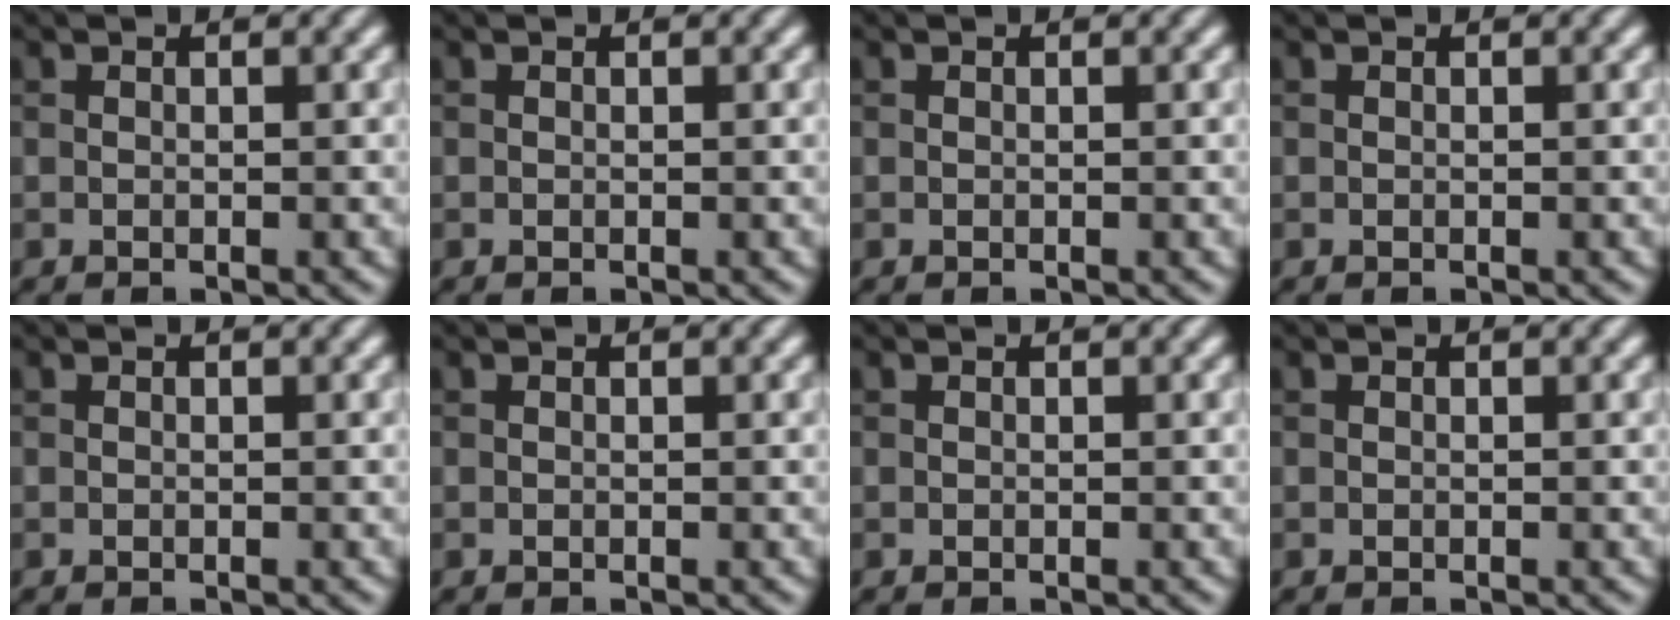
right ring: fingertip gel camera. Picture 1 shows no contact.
{"total": 0.0}
{"total": 0.0}
{"total": 0.0}
{"total": 0.0}
{"total": 0.0}
{"total": 0.0}
{"total": 0.0}